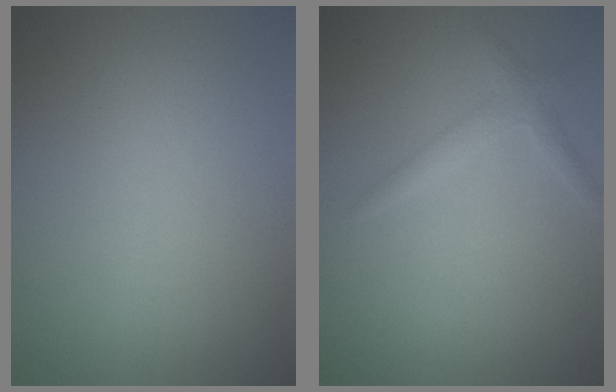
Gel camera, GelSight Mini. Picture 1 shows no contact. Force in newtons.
{"total": 1.6, "press": 1.6, "slide": 0.1}